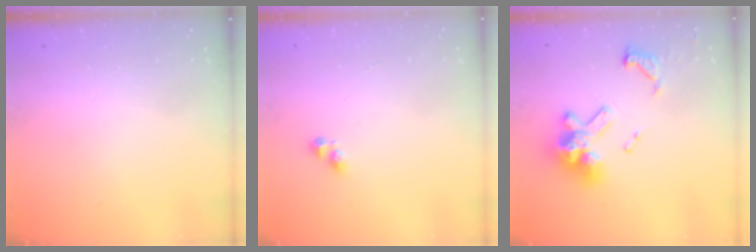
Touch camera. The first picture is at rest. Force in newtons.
{"total": 3.5, "press": 3.5, "slide": 0.4}
{"total": 13.6, "press": 13.6, "slide": 0.6}